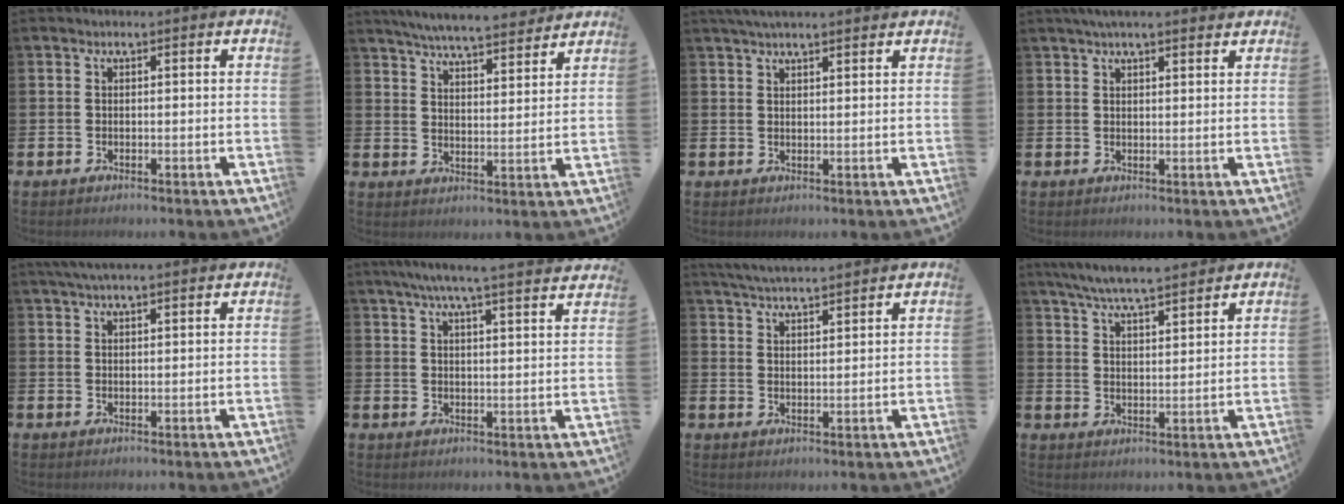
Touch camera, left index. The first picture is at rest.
{"total": 6.5, "force": [6.3, 0.4, 1.5], "torque": [-0.036, -0.044, 0.108]}
{"total": 3.2, "force": [2.9, 0.5, 1.3], "torque": [-0.026, -0.003, 0.053]}
{"total": 3.4, "force": [3.0, 0.6, 1.4], "torque": [-0.022, -0.008, 0.052]}
{"total": 3.4, "force": [3.0, 0.4, 1.5], "torque": [-0.030, -0.001, 0.054]}
{"total": 6.5, "force": [6.0, -0.2, 2.4], "torque": [-0.061, -0.028, 0.106]}
{"total": 4.5, "force": [4.5, -0.1, 0.6], "torque": [-0.029, -0.021, 0.082]}
{"total": 6.5, "force": [6.3, 0.4, 1.7], "torque": [-0.055, -0.028, 0.113]}